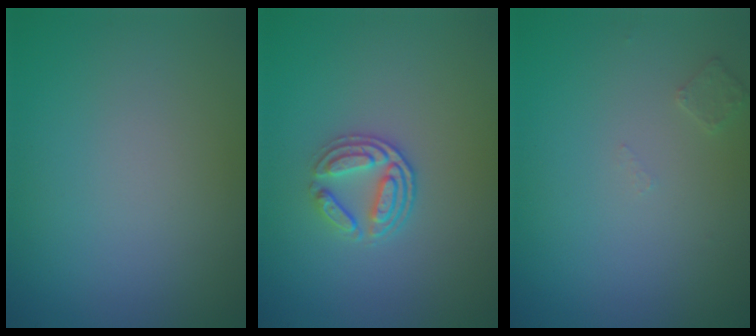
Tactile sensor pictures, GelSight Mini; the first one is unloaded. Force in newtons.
{"total": 2.9, "press": 2.5, "slide": 1.6}
{"total": 1.0, "press": 1.0, "slide": 0.1}